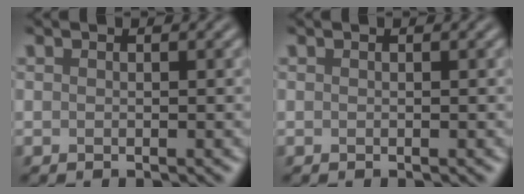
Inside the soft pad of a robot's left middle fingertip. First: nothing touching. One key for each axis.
{"total": 0.0}